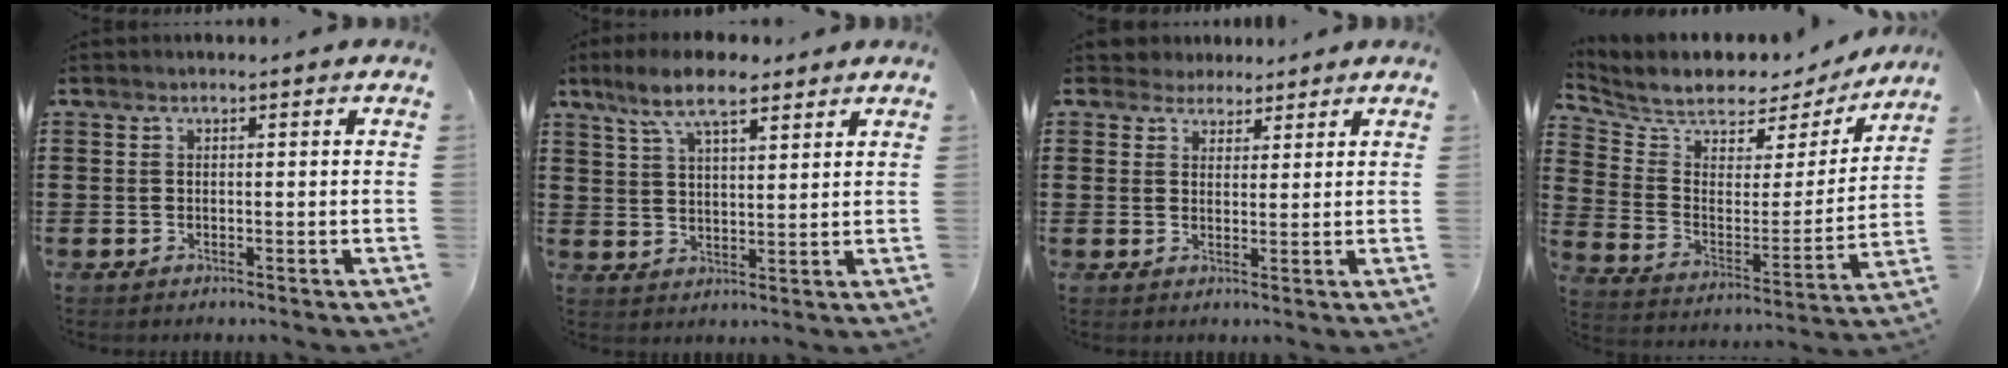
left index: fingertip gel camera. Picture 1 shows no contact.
{"total": 7.6, "force": [5.6, 1.9, 4.7], "torque": [-0.105, -0.002, 0.102]}
{"total": 3.4, "force": [2.7, 2.0, -0.1], "torque": [-0.013, 0.007, 0.052]}
{"total": 5.8, "force": [5.4, 1.9, 0.8], "torque": [-0.047, -0.047, 0.088]}